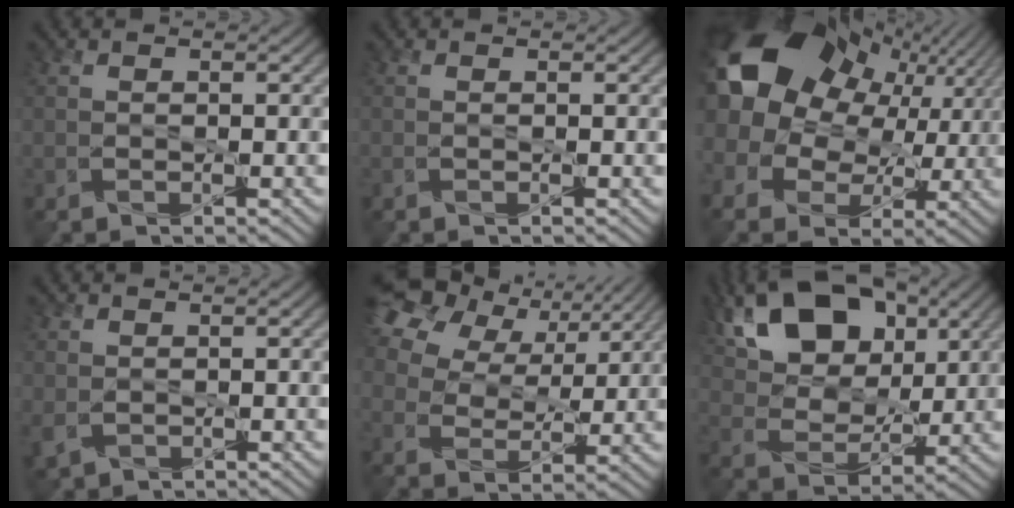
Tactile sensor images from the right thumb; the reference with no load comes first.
{"total": 0.0}
{"total": 21.8, "force": [6.6, 15.5, 13.9], "torque": [-0.296, 0.035, 0.119]}
{"total": 1.7, "force": [0.2, 1.5, 0.8], "torque": [-0.028, -0.010, 0.005]}
{"total": 15.4, "force": [9.0, 10.1, 7.4], "torque": [-0.210, 0.055, 0.169]}
{"total": 15.6, "force": [7.2, 9.7, 9.8], "torque": [-0.214, 0.030, 0.117]}